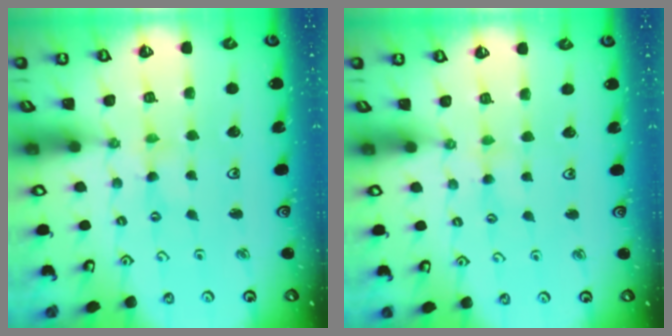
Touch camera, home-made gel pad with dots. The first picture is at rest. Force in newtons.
{"total": 2.0, "press": 2.0, "slide": 0.3}